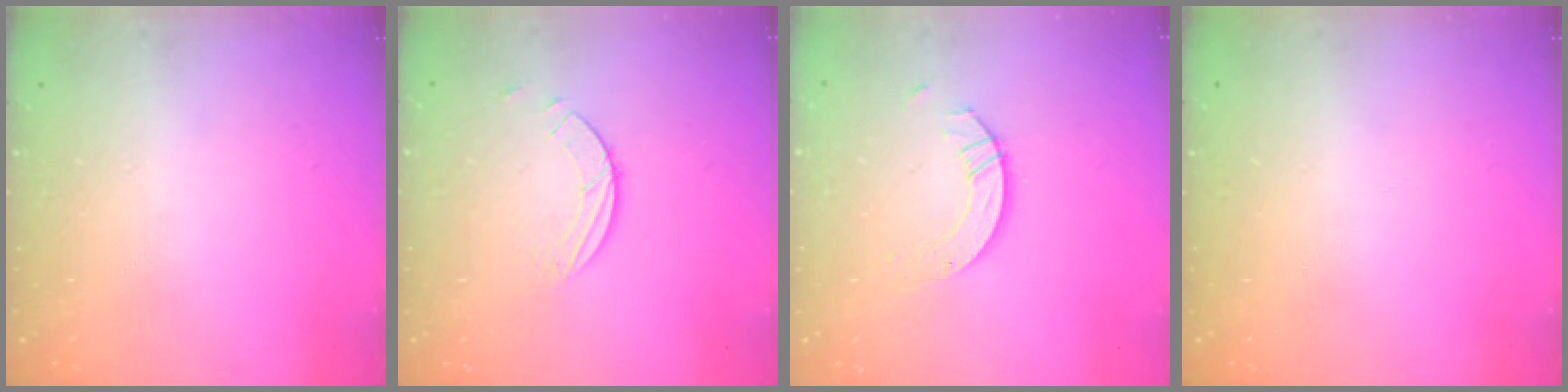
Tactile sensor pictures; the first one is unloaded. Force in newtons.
{"total": 2.0, "press": 2.0, "slide": 0.2}
{"total": 3.9, "press": 3.9, "slide": 0.3}
{"total": 0.0}